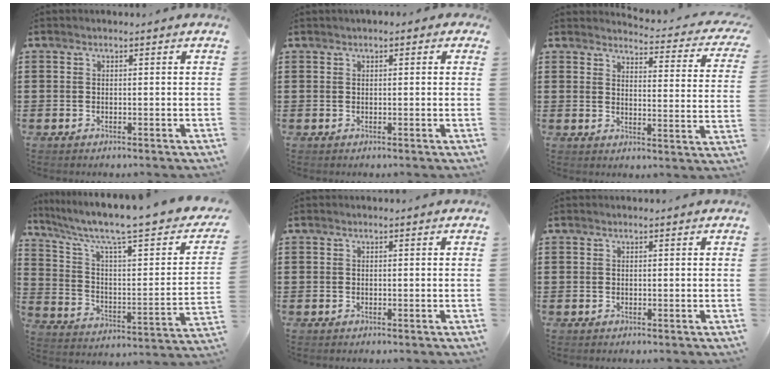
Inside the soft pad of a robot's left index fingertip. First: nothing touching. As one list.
[{"total": 0.7, "force": [0.2, 0.5, 0.5], "torque": [-0.012, 0.006, 0.002]}, {"total": 3.6, "force": [3.4, 0.2, 1.1], "torque": [-0.025, -0.031, 0.052]}, {"total": 8.4, "force": [6.3, 1.2, 5.5], "torque": [-0.126, -0.048, 0.097]}, {"total": 0.0}, {"total": 0.0}]